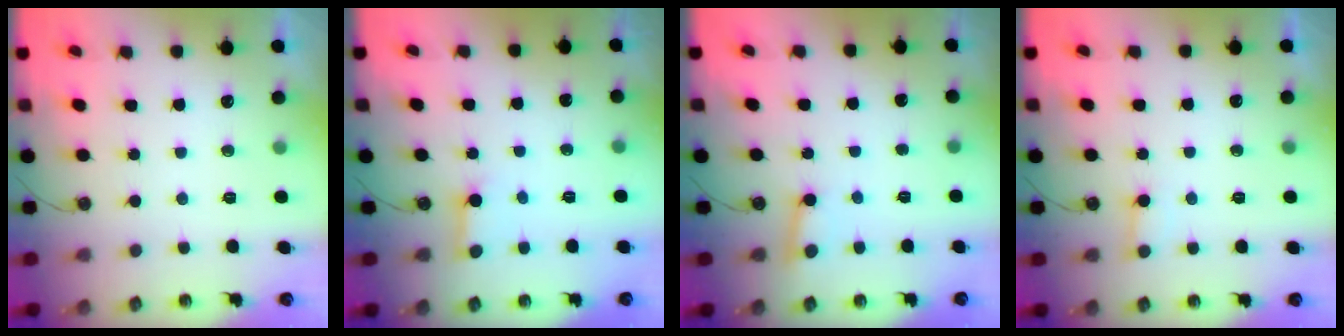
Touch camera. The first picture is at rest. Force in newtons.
{"total": 2.8, "press": 2.7, "slide": 0.3}
{"total": 3.4, "press": 3.4, "slide": 0.4}
{"total": 4.5, "press": 4.5, "slide": 0.4}